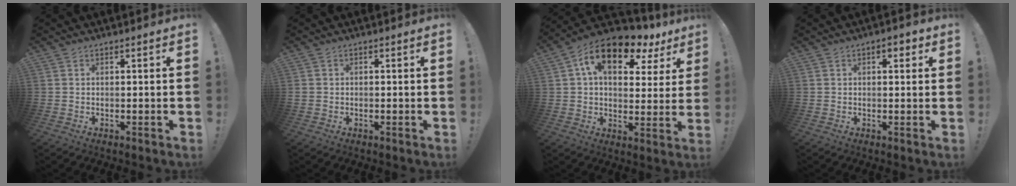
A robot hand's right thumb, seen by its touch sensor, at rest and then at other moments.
{"total": 1.1, "force": [-0.5, 0.9, 0.3], "torque": [-0.012, 0.007, -0.007]}
{"total": 15.0, "force": [7.4, 8.0, 10.2], "torque": [-0.164, -0.033, 0.129]}
{"total": 3.0, "force": [1.0, 1.8, 2.3], "torque": [-0.022, 0.000, 0.011]}